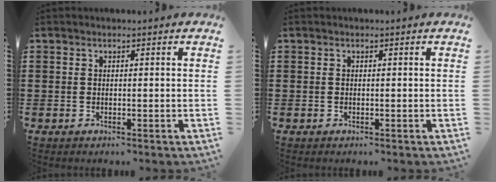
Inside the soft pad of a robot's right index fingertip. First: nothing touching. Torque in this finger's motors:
{"motor_torque": [-0.05, 0.05, 0.00, -0.01]}